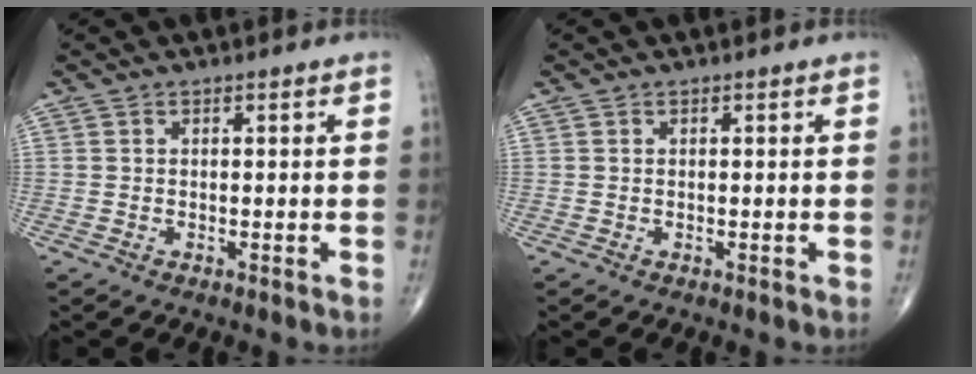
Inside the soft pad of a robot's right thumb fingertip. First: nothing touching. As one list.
[{"total": 0.0}]